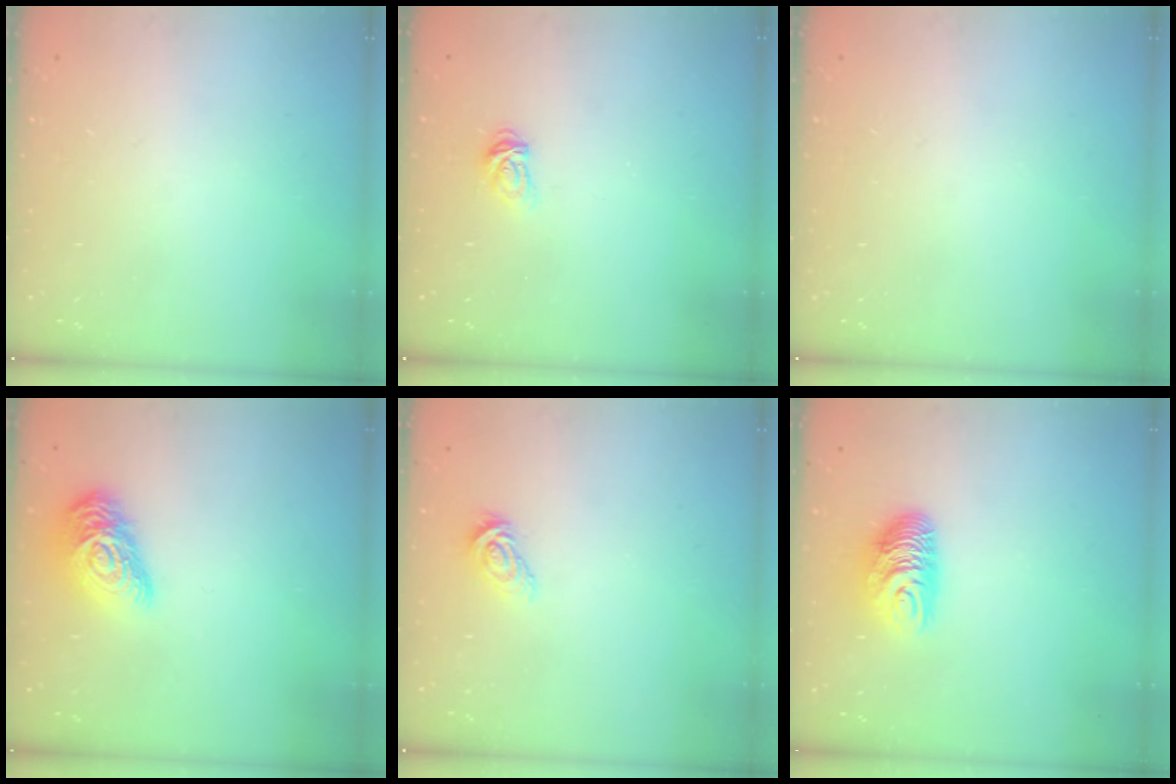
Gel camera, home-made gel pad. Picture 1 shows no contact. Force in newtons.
{"total": 5.2, "press": 5.2, "slide": 0.6}
{"total": 0.0}
{"total": 14.2, "press": 14.1, "slide": 0.5}
{"total": 7.2, "press": 7.1, "slide": 0.3}
{"total": 10.1, "press": 10.1, "slide": 0.8}